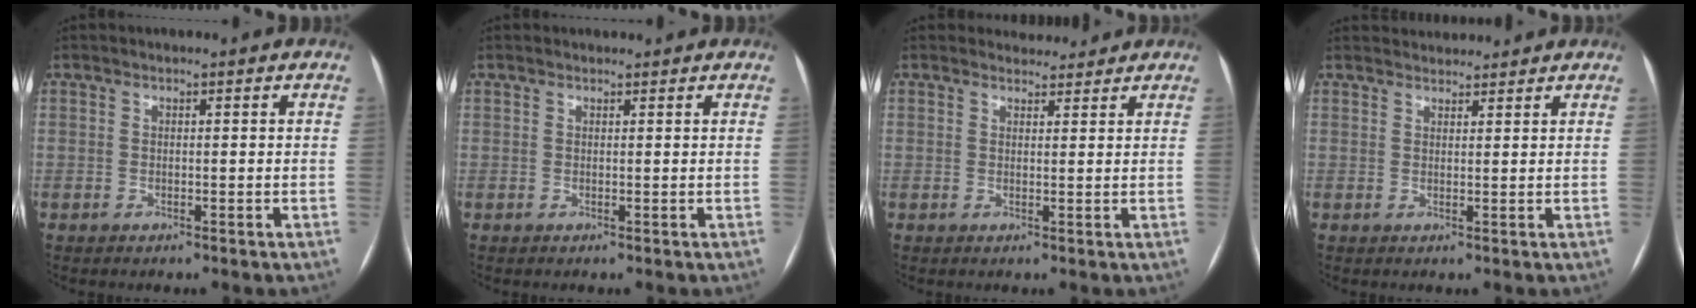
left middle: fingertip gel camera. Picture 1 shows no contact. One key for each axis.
{"total": 1.1, "fx": 1.0, "fy": 0.3, "fz": 0.1, "tx": -0.009, "ty": 0.010, "tz": 0.016}
{"total": 2.8, "fx": 2.7, "fy": 1.0, "fz": -0.1, "tx": 0.001, "ty": 0.005, "tz": 0.034}
{"total": 4.9, "fx": 4.7, "fy": 1.1, "fz": 0.4, "tx": -0.005, "ty": 0.028, "tz": 0.065}